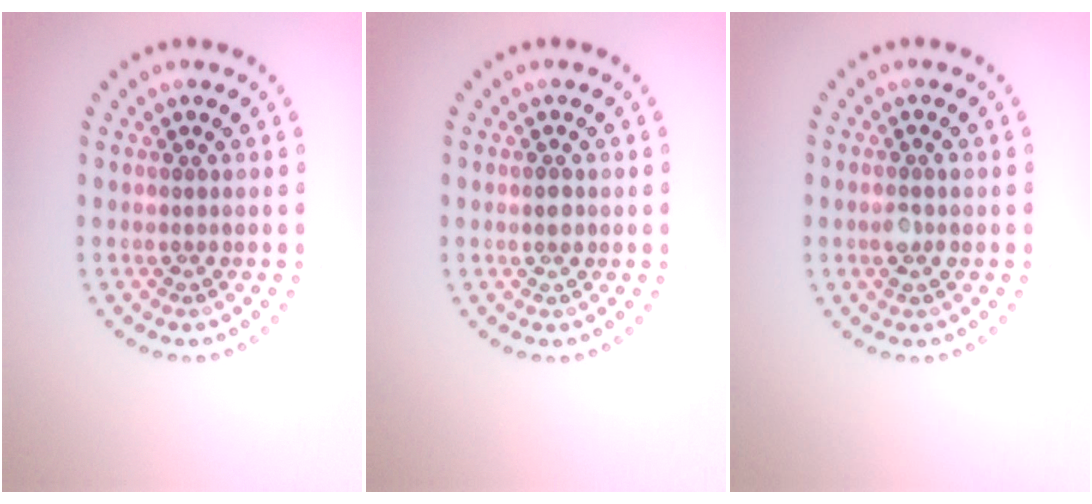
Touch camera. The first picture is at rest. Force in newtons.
{"total": 1.3, "press": 1.3, "slide": 0.0}
{"total": 1.5, "press": 1.4, "slide": 0.7}